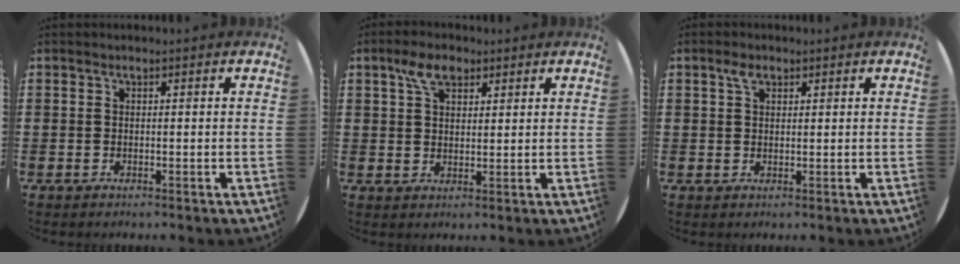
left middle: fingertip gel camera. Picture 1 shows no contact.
{"total": 4.0, "force": [2.7, 2.2, 2.1], "torque": [-0.032, 0.002, 0.045]}
{"total": 2.1, "force": [1.3, 1.3, 1.1], "torque": [-0.016, 0.002, 0.023]}